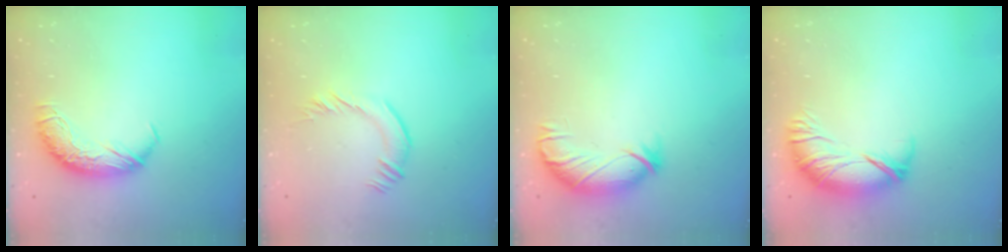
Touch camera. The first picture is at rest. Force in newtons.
{"total": 1.7, "press": 1.4, "slide": 0.8}
{"total": 3.8, "press": 3.3, "slide": 2.0}
{"total": 2.6, "press": 1.8, "slide": 1.9}